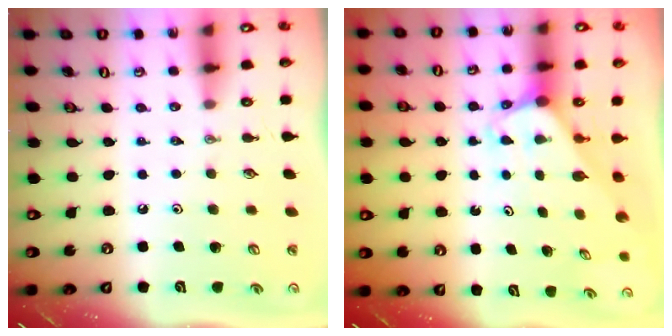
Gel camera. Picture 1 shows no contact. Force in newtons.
{"total": 2.0, "press": 2.0, "slide": 0.1}